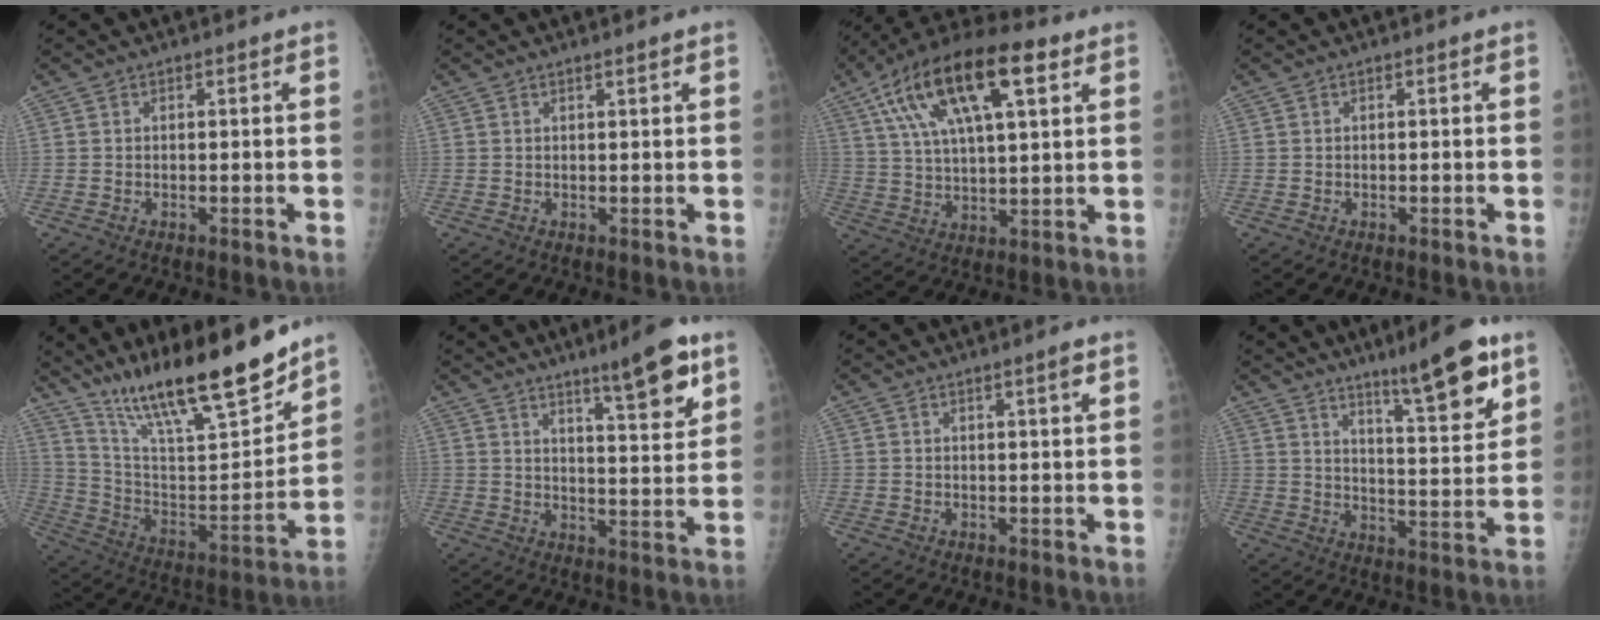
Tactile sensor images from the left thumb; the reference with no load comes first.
{"total": 0.9, "force": [0.6, -0.1, 0.7], "torque": [-0.011, -0.004, 0.012]}
{"total": 20.4, "force": [9.2, 7.7, 16.5], "torque": [-0.296, 0.006, 0.160]}
{"total": 0.0}
{"total": 24.3, "force": [18.5, 4.6, 15.0], "torque": [-0.228, -0.081, 0.321]}
{"total": 11.7, "force": [7.4, 1.9, 8.9], "torque": [-0.116, -0.044, 0.109]}
{"total": 1.9, "force": [1.1, -0.1, 1.6], "torque": [-0.024, -0.006, 0.017]}
{"total": 13.8, "force": [8.8, 2.1, 10.4], "torque": [-0.139, -0.057, 0.138]}